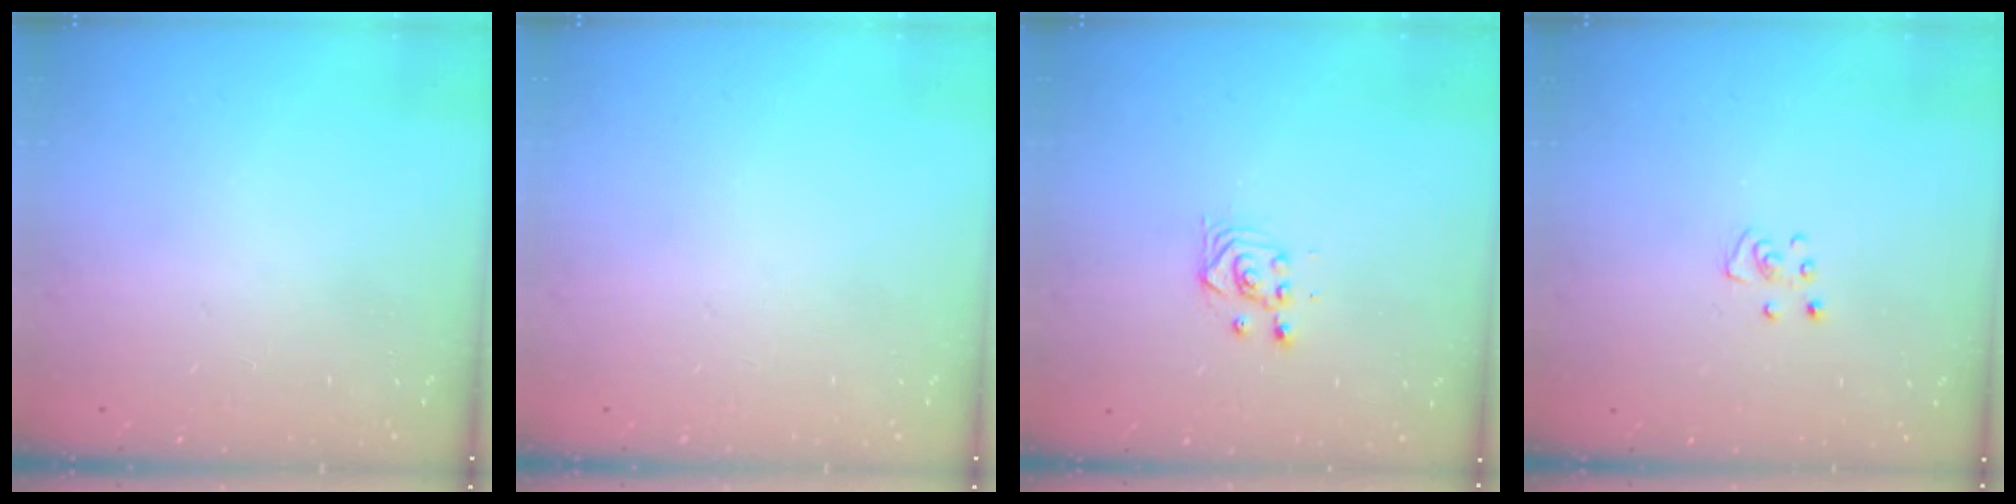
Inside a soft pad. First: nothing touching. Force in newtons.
{"total": 0.0}
{"total": 3.3, "press": 3.2, "slide": 0.4}
{"total": 3.9, "press": 3.9, "slide": 0.2}